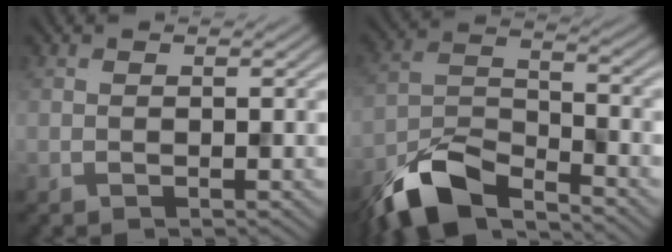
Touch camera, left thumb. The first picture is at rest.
{"total": 10.0, "force": [-7.6, 3.3, 5.5], "torque": [-0.107, -0.007, -0.166]}